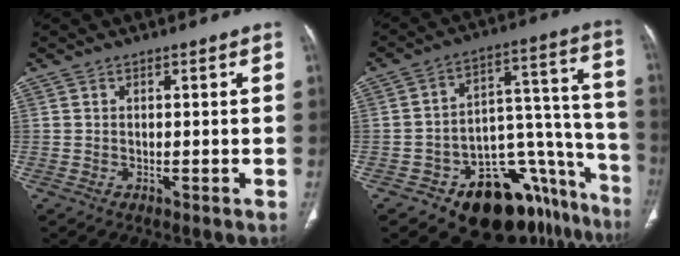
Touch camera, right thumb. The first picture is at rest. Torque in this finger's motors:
{"motor_torque": [1.30, -0.82, 0.33, -0.98, 0.25]}